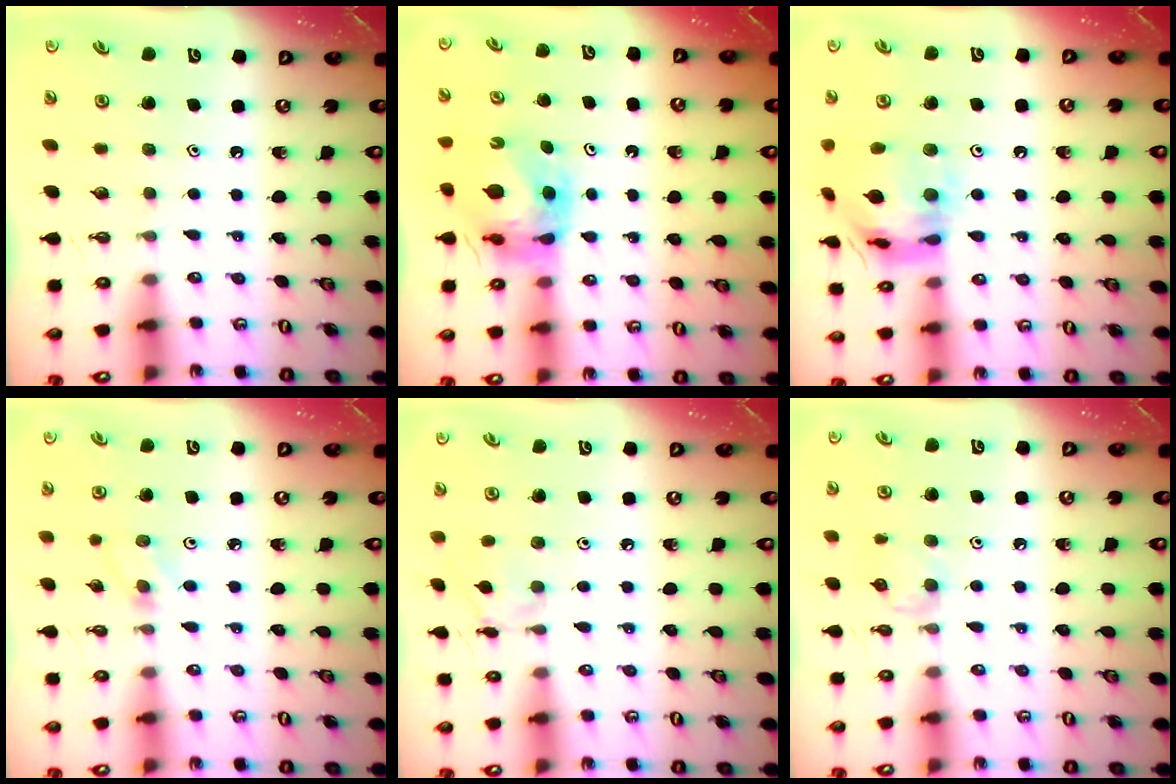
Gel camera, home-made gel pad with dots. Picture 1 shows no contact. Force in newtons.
{"total": 6.7, "press": 6.7, "slide": 0.6}
{"total": 17.3, "press": 17.2, "slide": 1.8}
{"total": 3.0, "press": 3.0, "slide": 0.4}
{"total": 5.1, "press": 5.0, "slide": 0.5}
{"total": 6.2, "press": 6.1, "slide": 0.8}